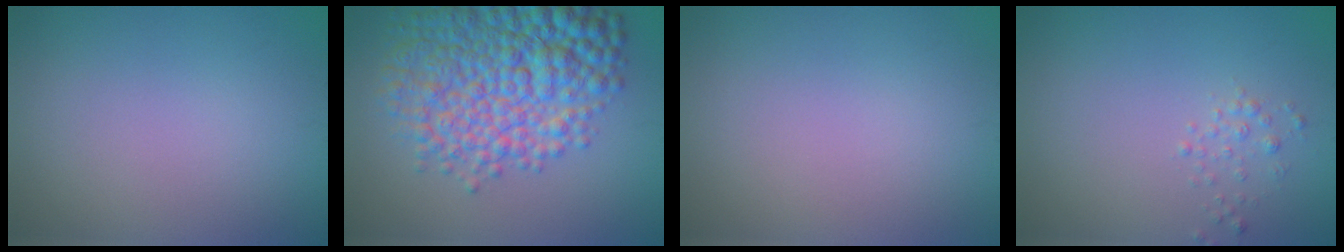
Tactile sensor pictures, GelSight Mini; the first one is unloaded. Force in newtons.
{"total": 9.7, "press": 9.7, "slide": 0.1}
{"total": 0.0}
{"total": 0.9, "press": 0.9, "slide": 0.0}